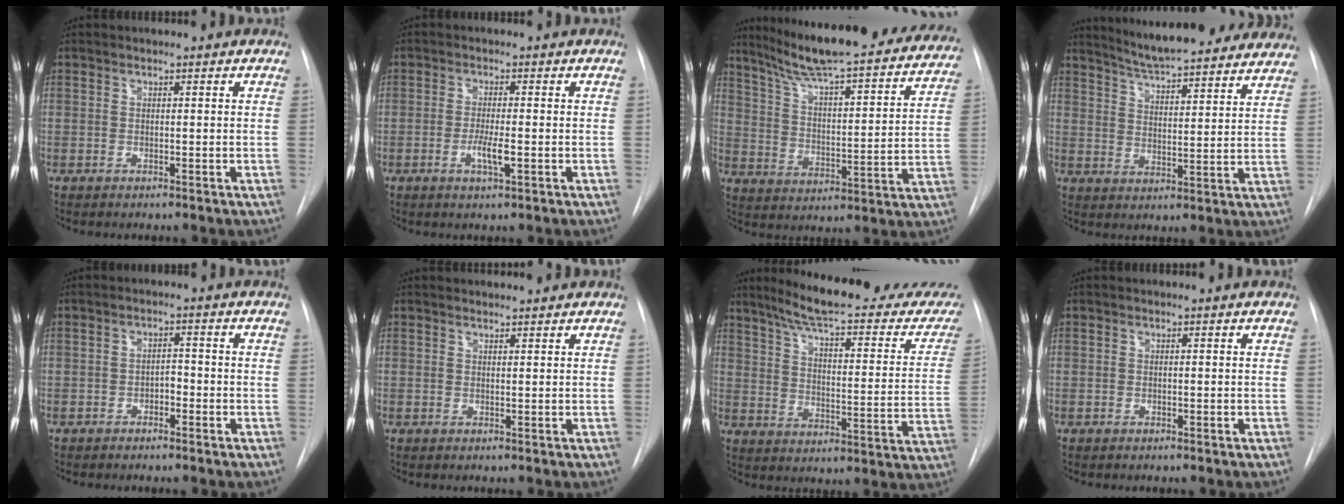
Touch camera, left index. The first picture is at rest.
{"total": 3.8, "force": [-2.6, 0.1, 2.8], "torque": [-0.055, -0.008, -0.041]}
{"total": 28.4, "force": [24.4, 3.9, 14.0], "torque": [-0.212, -0.048, 0.319]}
{"total": 20.5, "force": [18.3, 3.0, 8.7], "torque": [-0.127, -0.021, 0.234]}
{"total": 2.9, "force": [-2.7, 0.8, 0.9], "torque": [-0.007, 0.003, -0.042]}
{"total": 0.9, "force": [0.9, 0.0, 0.1], "torque": [-0.005, 0.010, 0.012]}
{"total": 25.9, "force": [22.1, 3.6, 12.9], "torque": [-0.176, -0.063, 0.271]}
{"total": 0.0}